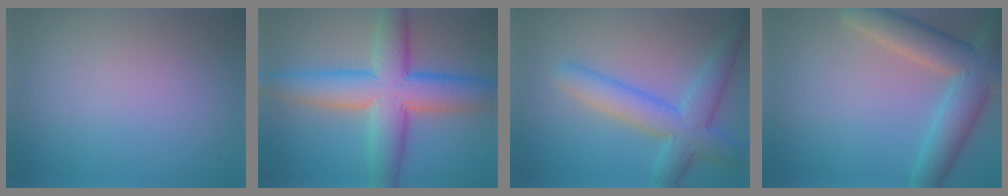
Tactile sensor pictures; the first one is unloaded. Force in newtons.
{"total": 9.6, "press": 9.6, "slide": 0.3}
{"total": 5.7, "press": 5.7, "slide": 0.2}
{"total": 7.3, "press": 7.3, "slide": 0.6}